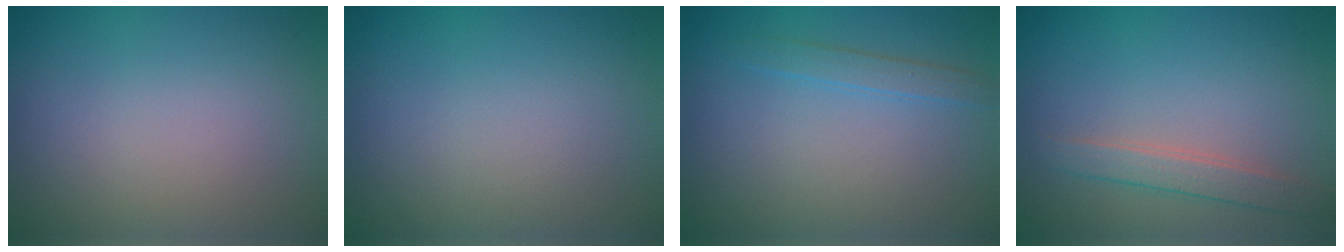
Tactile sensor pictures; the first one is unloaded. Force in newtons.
{"total": 0.0}
{"total": 1.3, "press": 1.3, "slide": 0.1}
{"total": 2.2, "press": 2.2, "slide": 0.2}